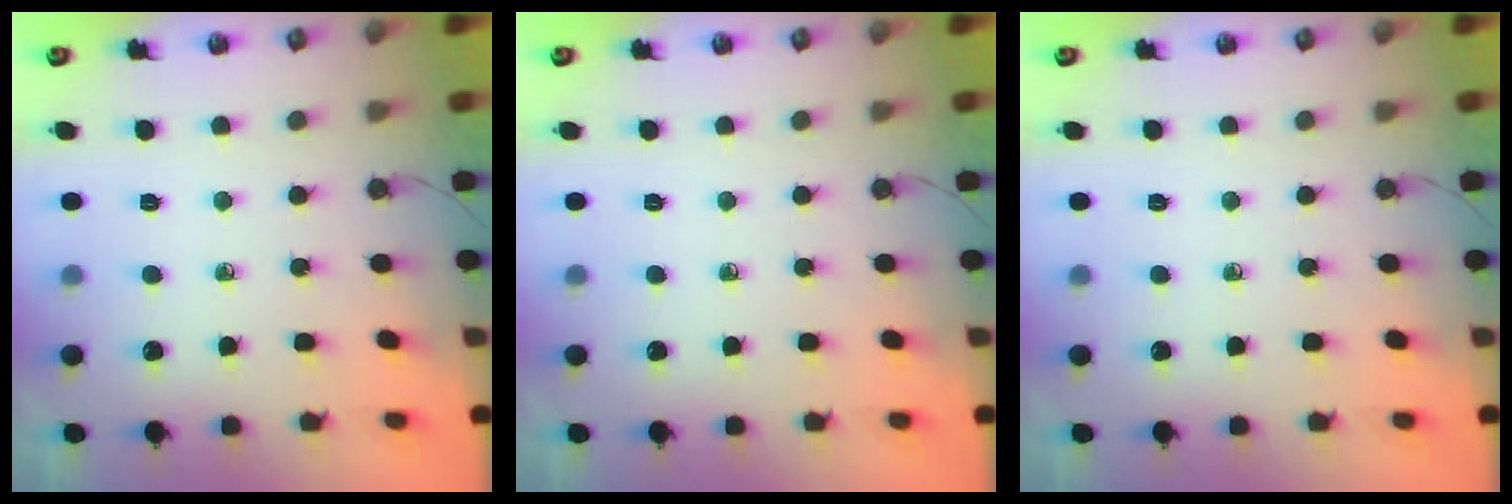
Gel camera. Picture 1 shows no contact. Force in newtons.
{"total": 0.0}
{"total": 0.0}